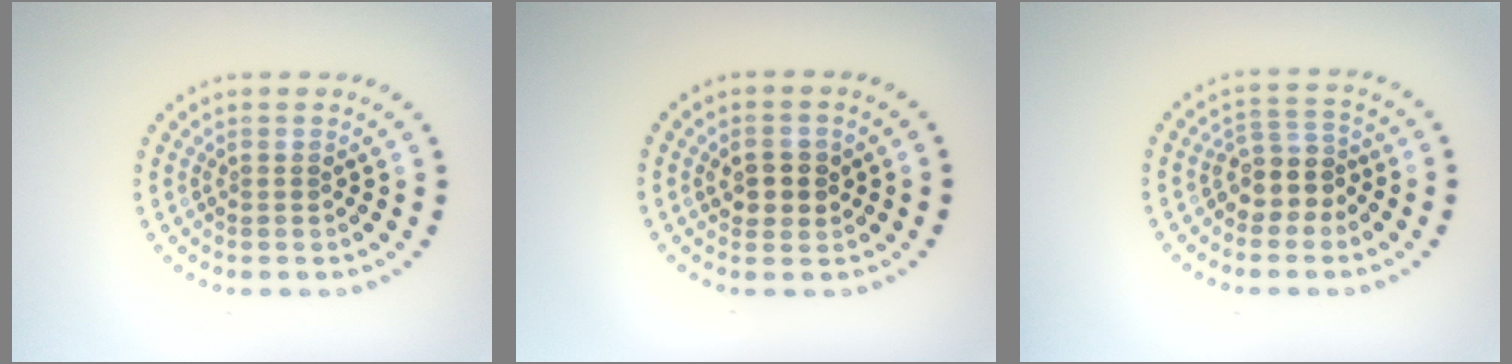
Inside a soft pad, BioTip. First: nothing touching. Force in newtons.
{"total": 2.5, "press": 2.5, "slide": 0.5}
{"total": 3.1, "press": 2.6, "slide": 1.7}